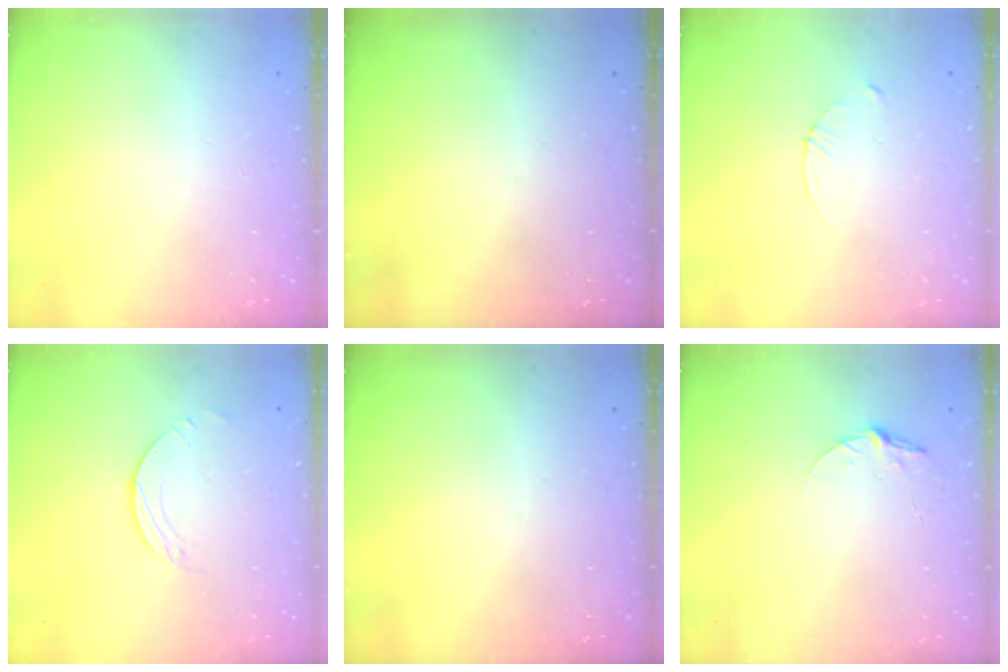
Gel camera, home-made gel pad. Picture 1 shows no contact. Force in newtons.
{"total": 0.0}
{"total": 2.3, "press": 2.3, "slide": 0.3}
{"total": 2.0, "press": 2.0, "slide": 0.2}
{"total": 0.0}
{"total": 4.6, "press": 4.6, "slide": 0.4}